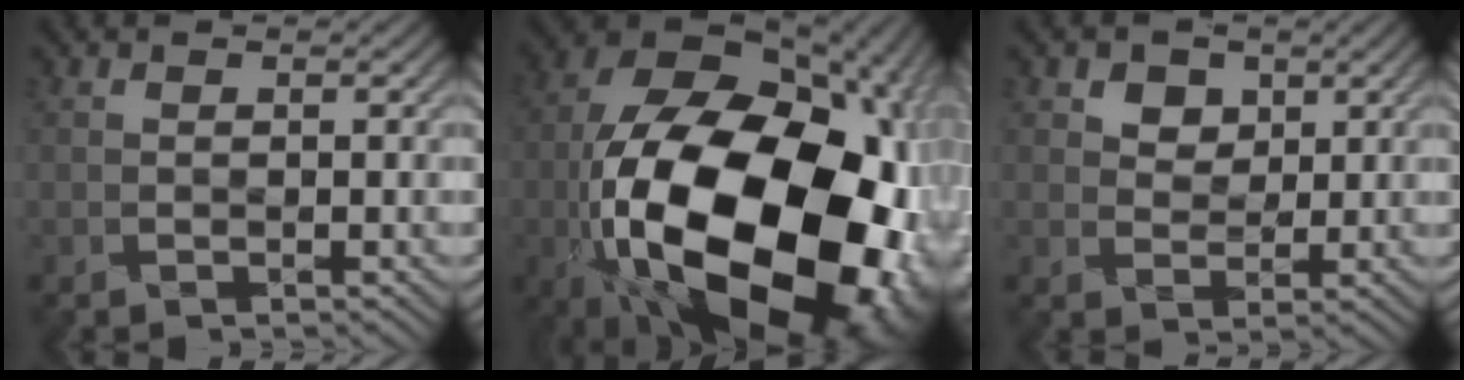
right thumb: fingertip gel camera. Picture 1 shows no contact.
{"total": 24.5, "force": [-6.8, 13.9, 19.0], "torque": [-0.389, -0.079, -0.065]}
{"total": 3.5, "force": [2.0, 2.6, 1.2], "torque": [-0.022, -0.006, 0.030]}